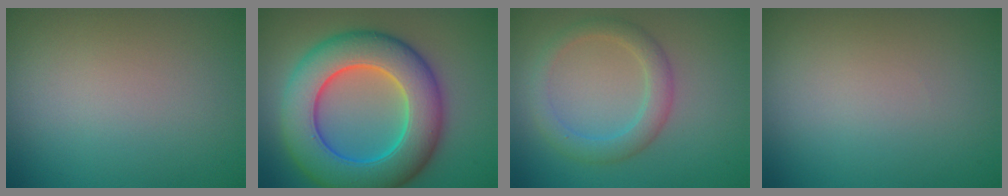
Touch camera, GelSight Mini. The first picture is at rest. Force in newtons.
{"total": 11.3, "press": 11.3, "slide": 0.2}
{"total": 2.9, "press": 2.9, "slide": 0.2}
{"total": 0.0}